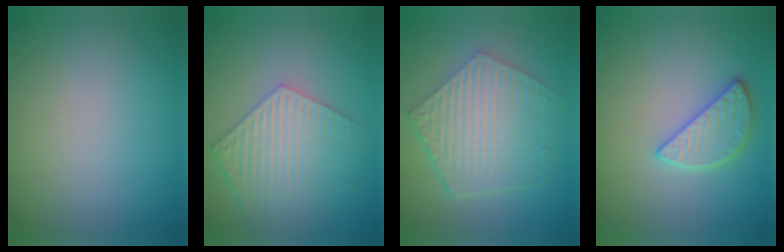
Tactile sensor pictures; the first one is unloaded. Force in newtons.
{"total": 6.2, "press": 4.9, "slide": 3.9}
{"total": 6.7, "press": 4.9, "slide": 4.6}
{"total": 2.8, "press": 2.8, "slide": 0.6}